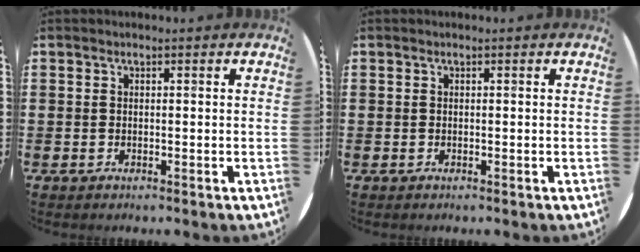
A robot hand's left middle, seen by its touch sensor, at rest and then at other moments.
{"total": 0.0}